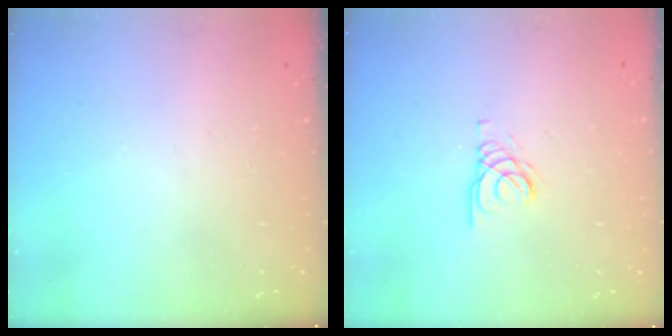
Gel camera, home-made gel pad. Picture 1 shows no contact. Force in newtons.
{"total": 1.6, "press": 1.6, "slide": 0.2}